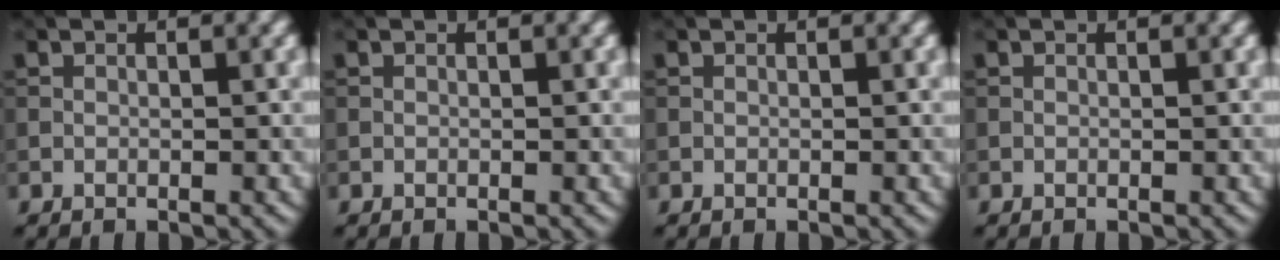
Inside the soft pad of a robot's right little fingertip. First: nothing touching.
{"total": 0.0}
{"total": 0.0}
{"total": 0.0}